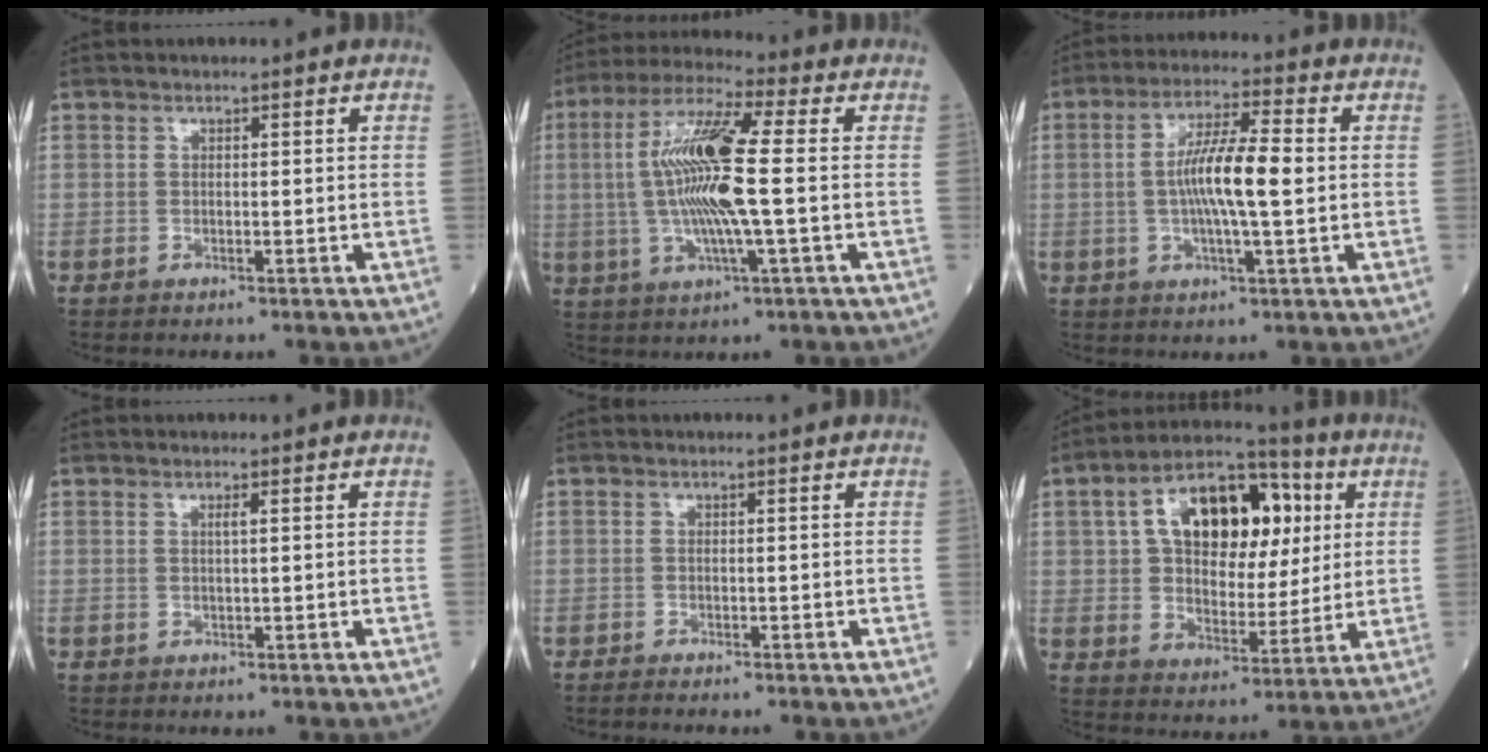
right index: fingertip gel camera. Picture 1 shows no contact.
{"total": 14.3, "force": [0.1, 1.2, 14.2], "torque": [-0.290, 0.006, -0.005]}
{"total": 9.4, "force": [0.0, 0.8, 9.3], "torque": [-0.173, 0.007, -0.006]}
{"total": 0.7, "force": [0.2, -0.1, 0.6], "torque": [-0.016, 0.001, 0.005]}
{"total": 1.2, "force": [-1.2, -0.1, 0.3], "torque": [-0.013, -0.005, -0.021]}
{"total": 17.0, "force": [5.0, 9.4, 13.2], "torque": [-0.220, 0.037, 0.079]}